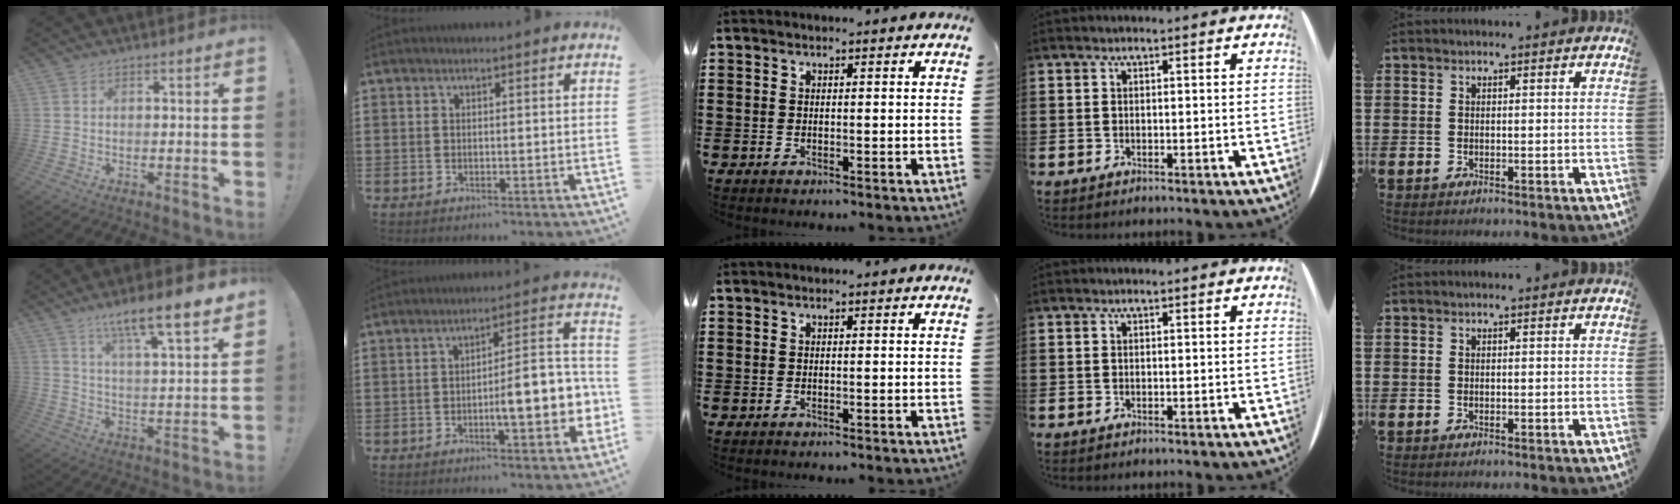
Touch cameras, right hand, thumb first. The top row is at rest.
{"thumb": {"total": 12.1, "force": [8.6, 1.0, 8.4], "torque": [-0.134, -0.054, 0.137]}, "index": {"total": 9.9, "force": [-2.4, 2.8, 9.2], "torque": [-0.119, -0.015, -0.045]}}